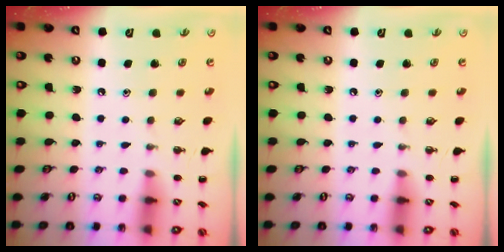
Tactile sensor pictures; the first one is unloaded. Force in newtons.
{"total": 0.0}